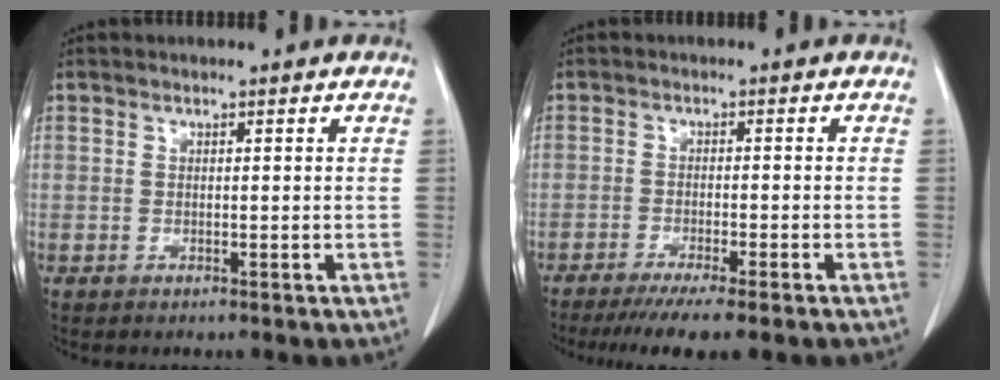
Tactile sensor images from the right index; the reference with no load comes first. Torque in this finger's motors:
{"motor_torque": [0.86, -0.83, 0.49, 0.15]}